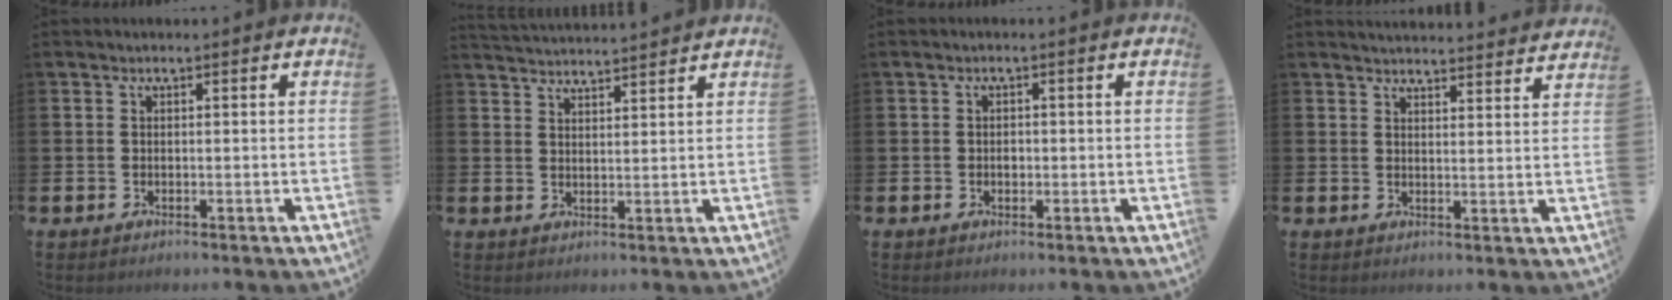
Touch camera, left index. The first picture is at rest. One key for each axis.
{"total": 3.5, "fx": 3.5, "fy": -0.1, "fz": -0.1, "tx": -0.006, "ty": -0.024, "tz": 0.064}
{"total": 1.0, "fx": -0.1, "fy": 0.8, "fz": 0.6, "tx": -0.004, "ty": 0.001, "tz": -0.005}
{"total": 4.0, "fx": 4.0, "fy": 0.2, "fz": 0.1, "tx": -0.001, "ty": -0.029, "tz": 0.072}